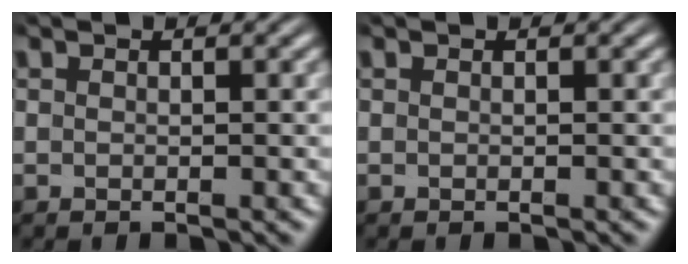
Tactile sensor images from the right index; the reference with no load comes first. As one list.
[{"total": 0.0}]